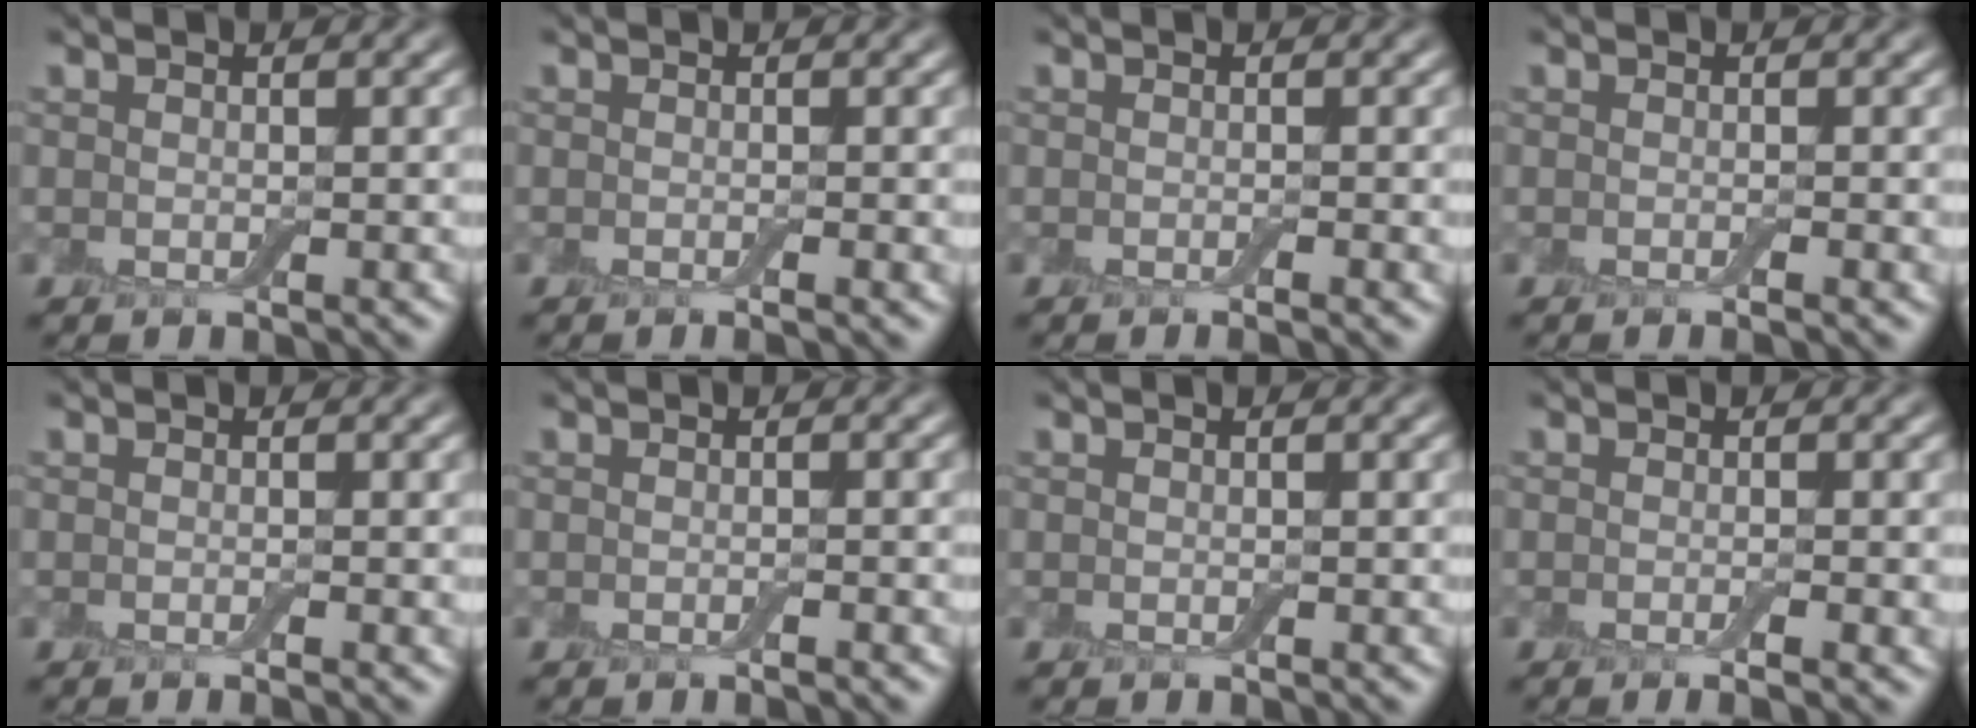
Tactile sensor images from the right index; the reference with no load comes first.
{"total": 1.2, "force": [-0.4, 0.2, 1.1], "torque": [-0.012, -0.003, -0.007]}
{"total": 1.2, "force": [-0.5, 0.2, 1.1], "torque": [-0.011, -0.004, -0.009]}
{"total": 1.2, "force": [-0.4, 0.2, 1.1], "torque": [-0.012, -0.004, -0.008]}
{"total": 0.9, "force": [-0.3, 0.1, 0.8], "torque": [-0.009, -0.004, -0.006]}
{"total": 0.8, "force": [-0.4, 0.1, 0.7], "torque": [-0.007, -0.001, -0.006]}
{"total": 0.0}
{"total": 2.4, "force": [-0.8, 0.5, 2.2], "torque": [-0.026, -0.004, -0.013]}